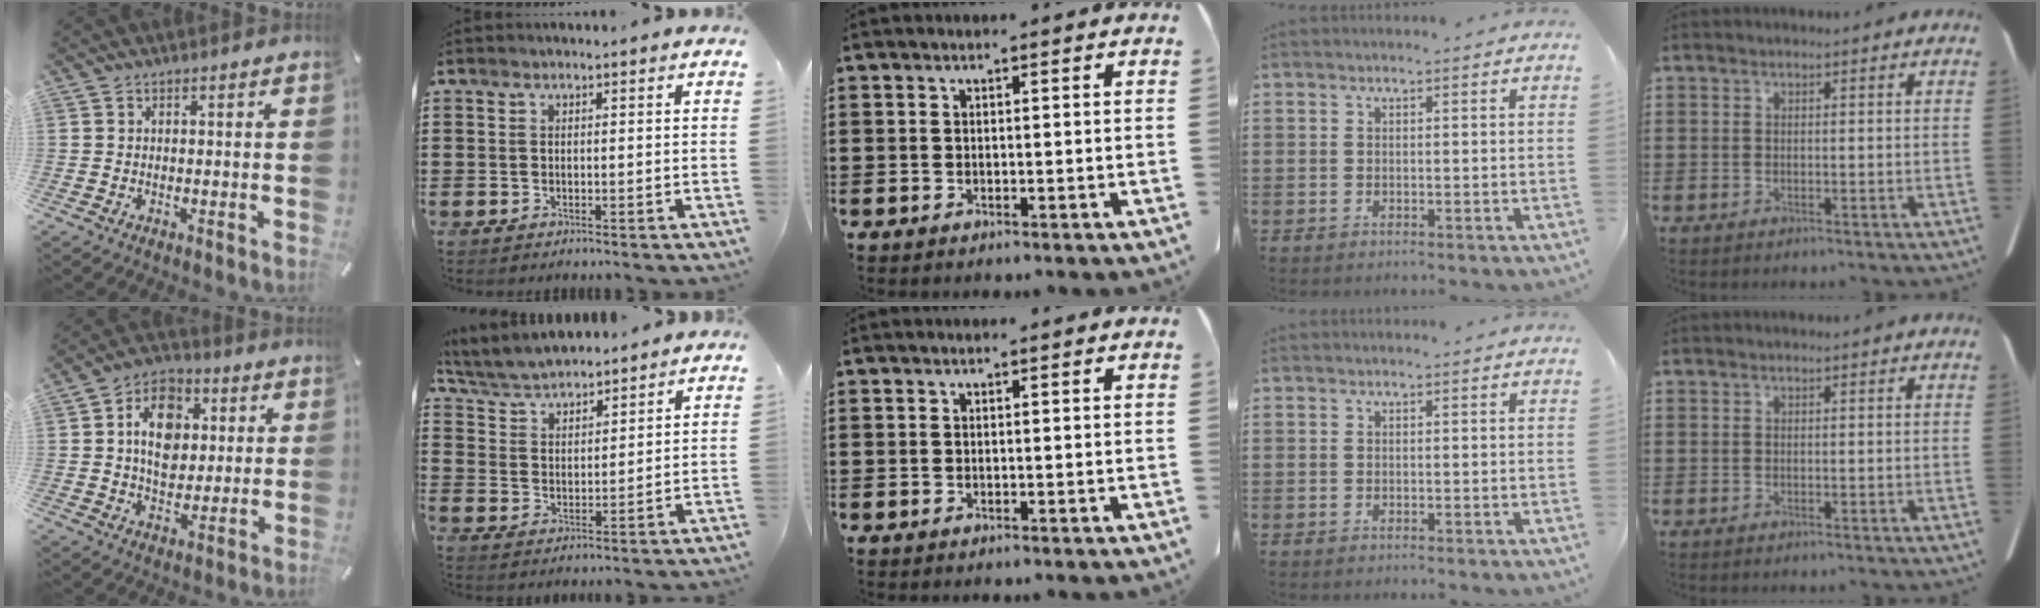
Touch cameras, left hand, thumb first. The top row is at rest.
{"thumb": {"total": 11.9, "force": [1.5, 9.2, 7.3], "torque": [-0.109, 0.011, 0.026]}, "index": {"total": 5.2, "force": [5.1, 0.8, 0.9], "torque": [-0.039, -0.017, 0.092]}}